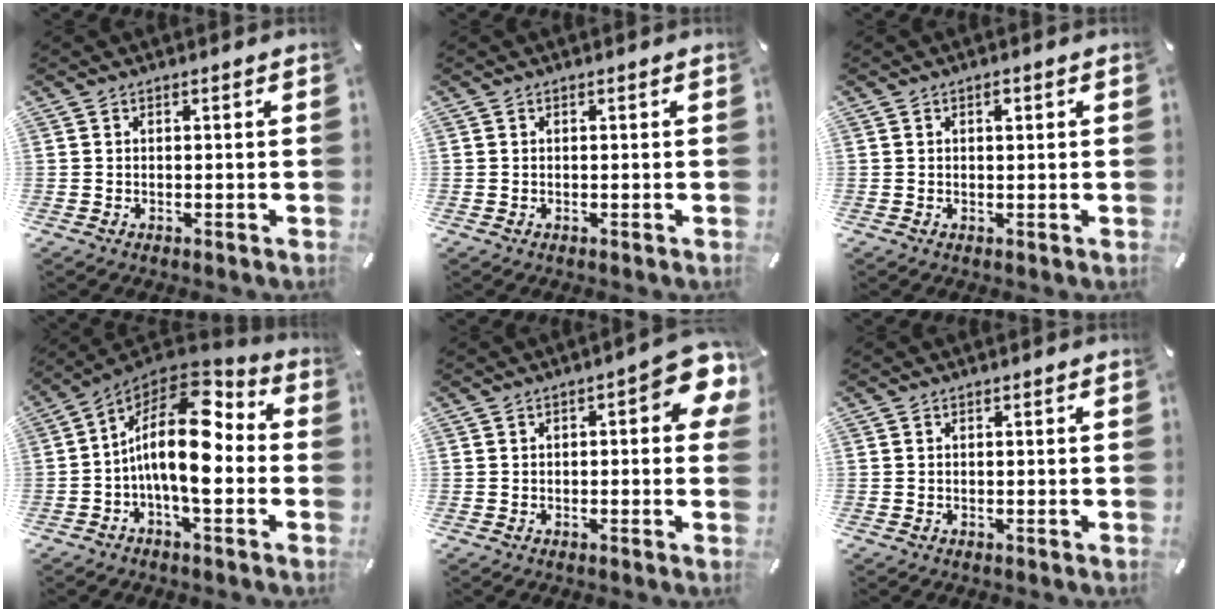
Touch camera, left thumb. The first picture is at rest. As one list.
[{"total": 0.0}, {"total": 1.3, "force": [0.5, 0.6, 1.1], "torque": [-0.014, 0.001, 0.005]}, {"total": 18.2, "force": [0.0, 8.3, 16.1], "torque": [-0.316, -0.015, -0.005]}, {"total": 9.1, "force": [2.0, 3.5, 8.2], "torque": [-0.091, -0.017, 0.031]}, {"total": 0.0}]